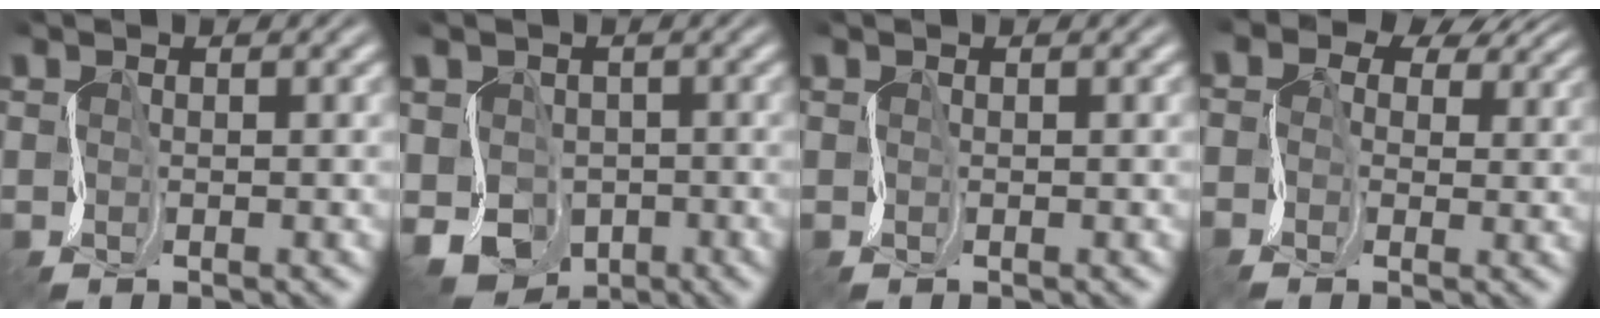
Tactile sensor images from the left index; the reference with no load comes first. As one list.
[{"total": 5.7, "force": [-2.5, 4.6, 2.2], "torque": [-0.057, -0.016, -0.034]}, {"total": 0.0}, {"total": 6.6, "force": [2.4, 5.0, 3.6], "torque": [-0.073, 0.014, 0.012]}]